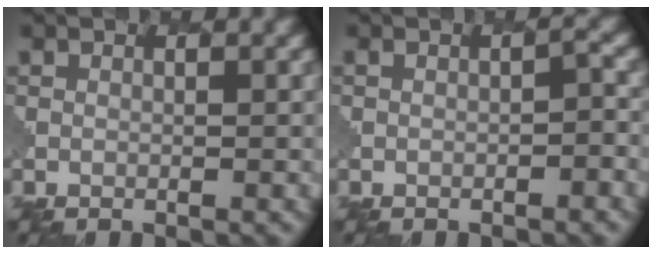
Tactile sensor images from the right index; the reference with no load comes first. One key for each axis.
{"total": 1.9, "fx": -0.9, "fy": 0.7, "fz": 1.6, "tx": -0.018, "ty": 0.004, "tz": -0.010}